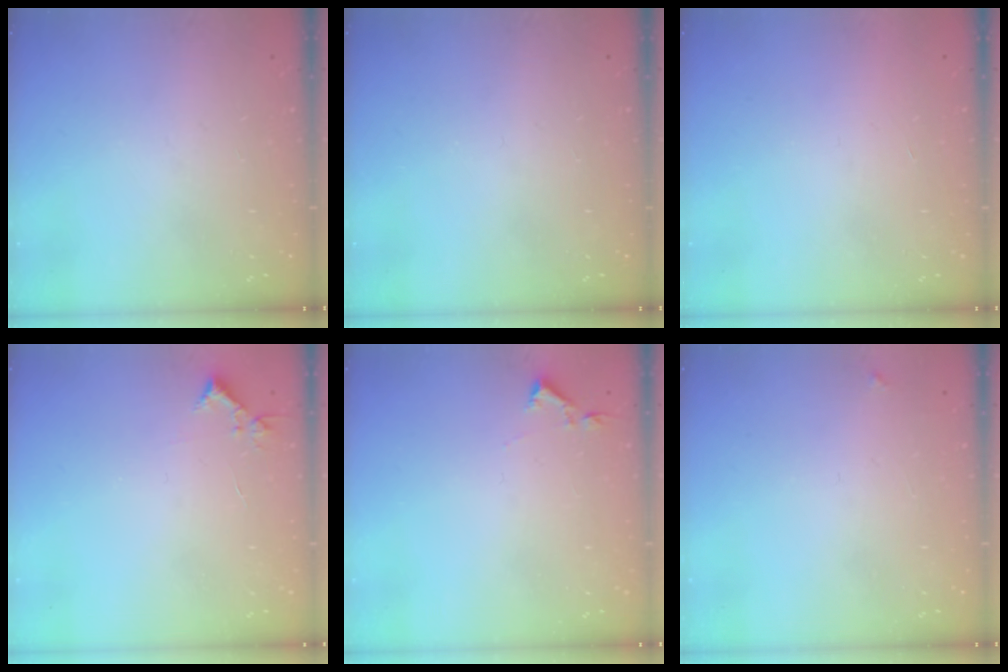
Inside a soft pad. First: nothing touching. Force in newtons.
{"total": 0.0}
{"total": 1.7, "press": 1.7, "slide": 0.1}
{"total": 4.4, "press": 4.4, "slide": 0.5}
{"total": 2.9, "press": 2.9, "slide": 0.5}
{"total": 3.3, "press": 3.3, "slide": 0.4}